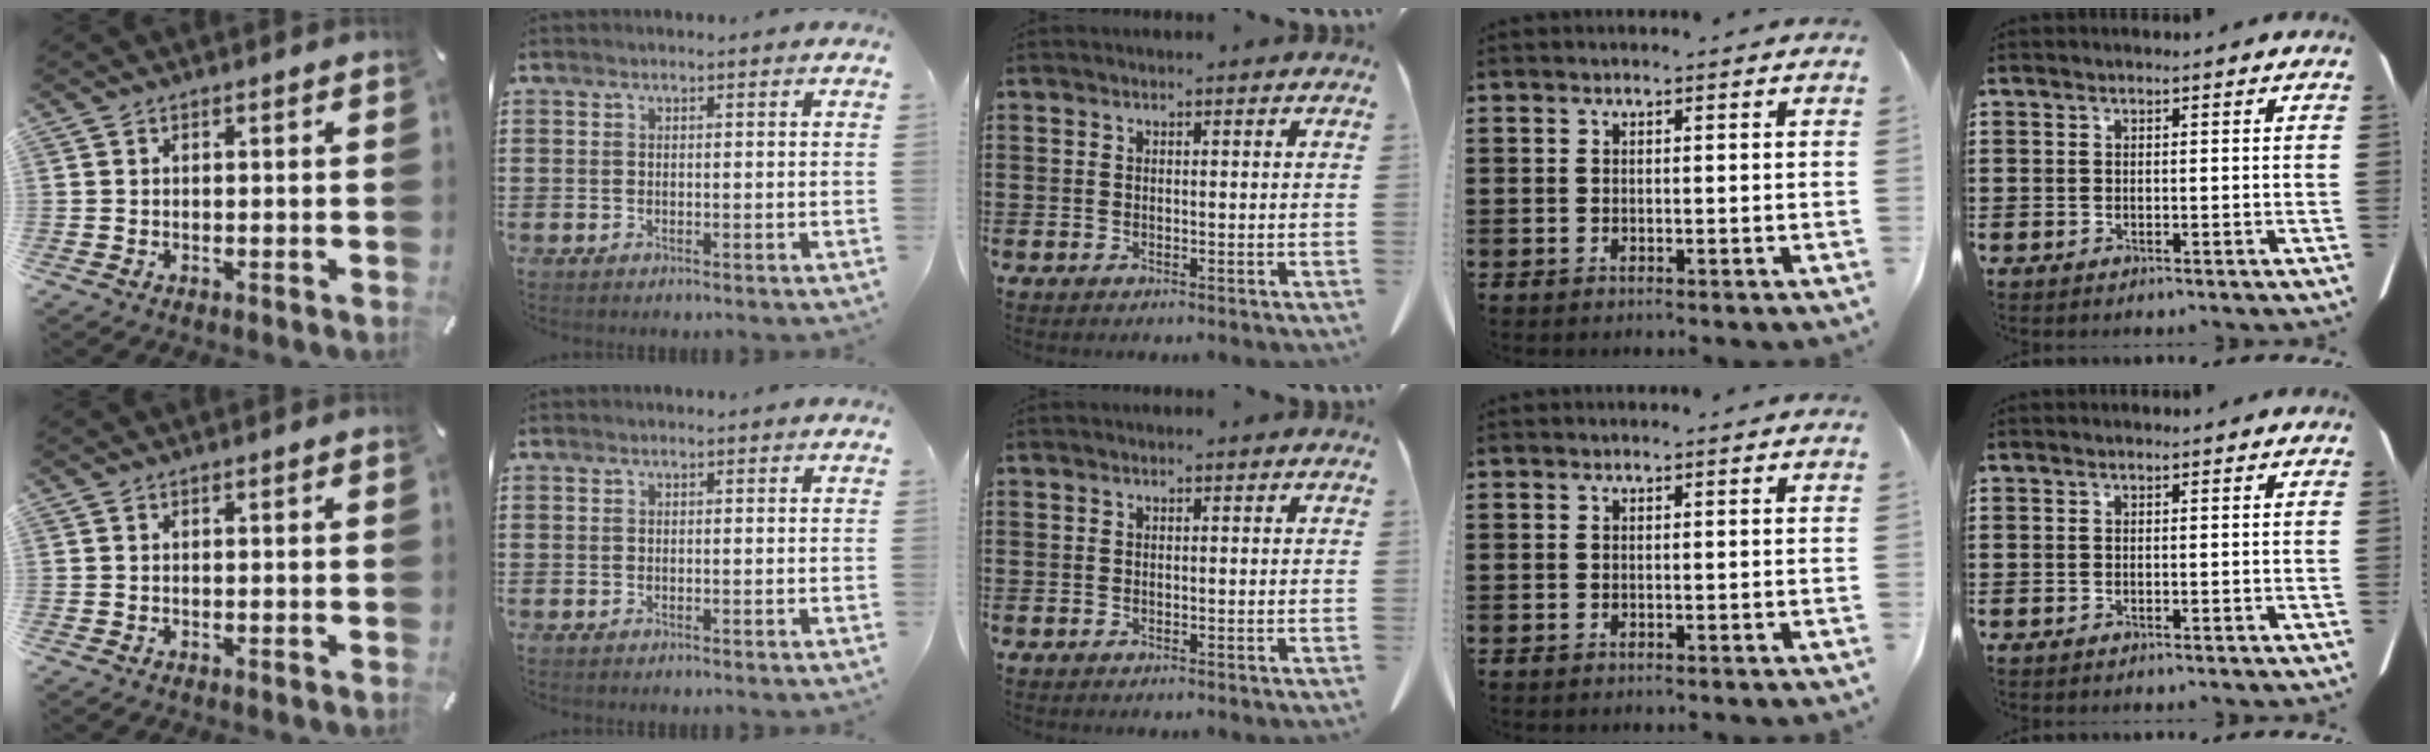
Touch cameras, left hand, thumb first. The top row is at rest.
{}